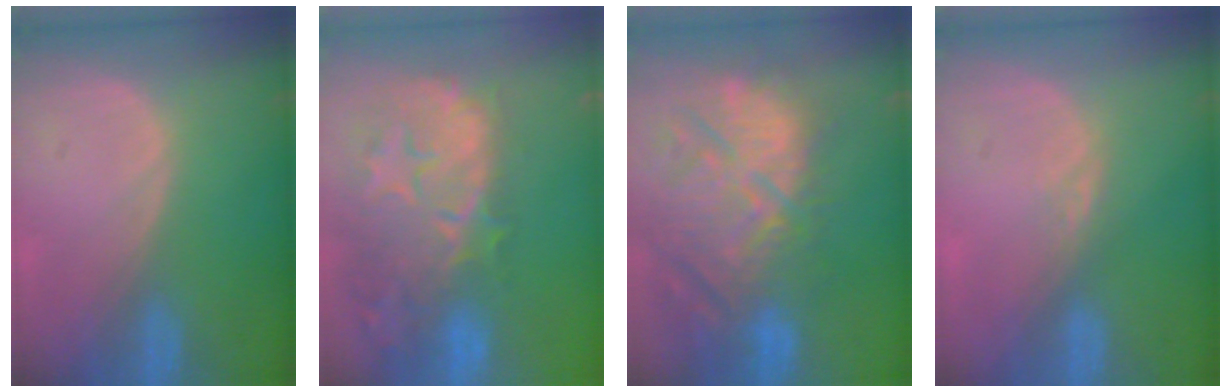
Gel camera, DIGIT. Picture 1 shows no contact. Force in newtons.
{"total": 14.5, "press": 11.8, "slide": 8.5}
{"total": 14.9, "press": 12.9, "slide": 7.4}
{"total": 1.5, "press": 1.3, "slide": 0.8}